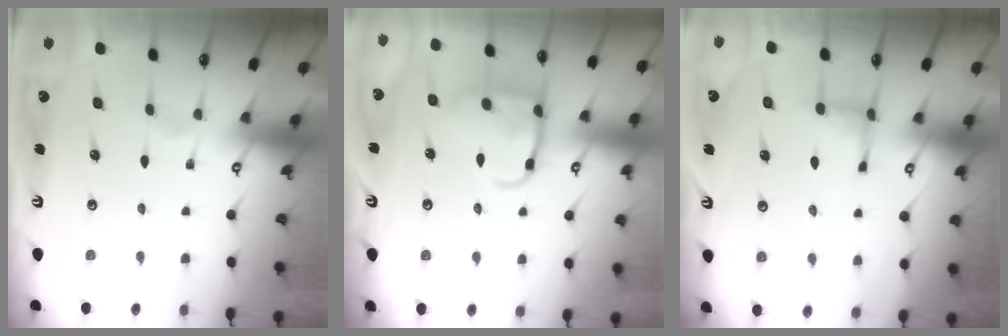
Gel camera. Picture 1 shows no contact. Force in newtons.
{"total": 13.8, "press": 13.7, "slide": 1.1}
{"total": 4.4, "press": 4.3, "slide": 0.9}